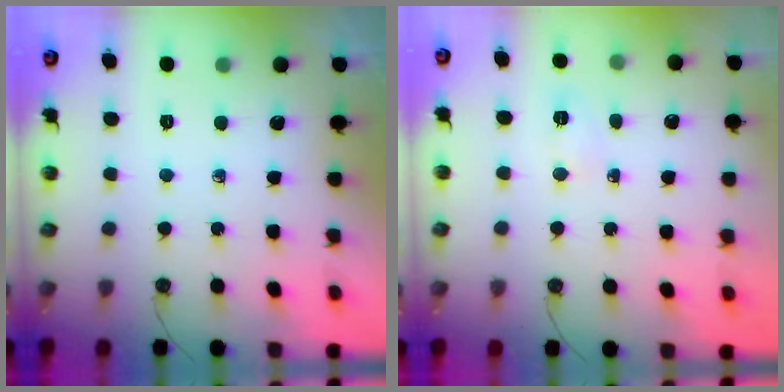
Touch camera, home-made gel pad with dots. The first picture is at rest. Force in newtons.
{"total": 3.6, "press": 3.4, "slide": 0.9}